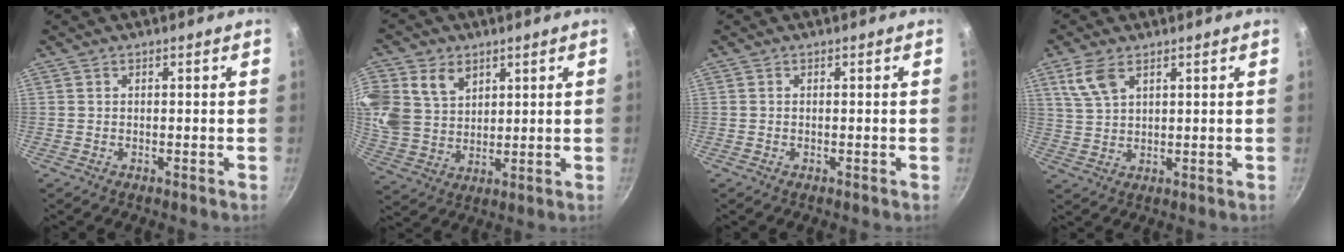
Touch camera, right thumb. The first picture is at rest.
{"total": 16.4, "force": [6.4, 12.6, 8.4], "torque": [-0.192, 0.002, 0.134]}
{"total": 0.0}
{"total": 5.9, "force": [3.3, 3.0, 3.9], "torque": [-0.078, -0.007, 0.071]}